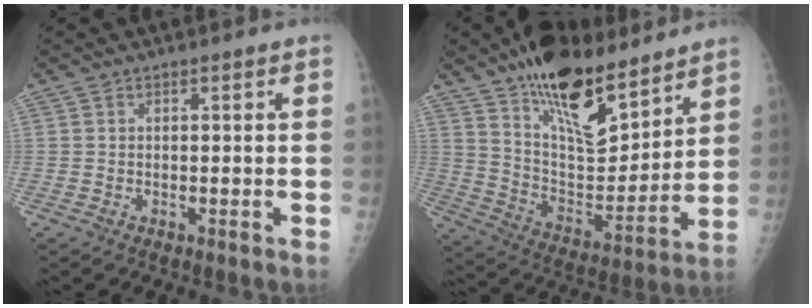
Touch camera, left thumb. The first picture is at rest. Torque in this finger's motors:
{"motor_torque": [2.17, -0.78, 1.65, -1.11, 0.20]}